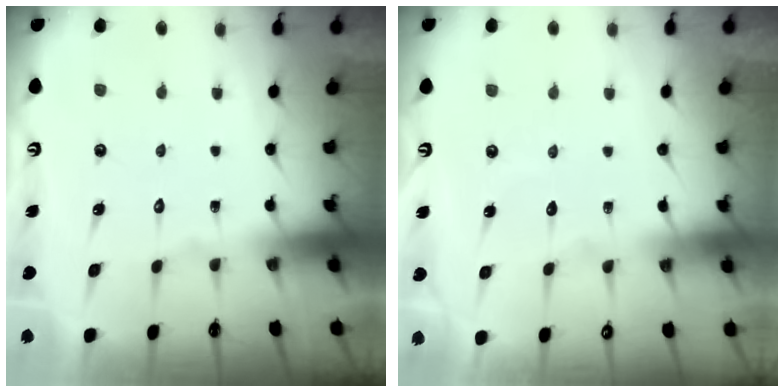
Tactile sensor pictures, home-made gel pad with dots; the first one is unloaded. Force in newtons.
{"total": 2.3, "press": 2.2, "slide": 0.3}